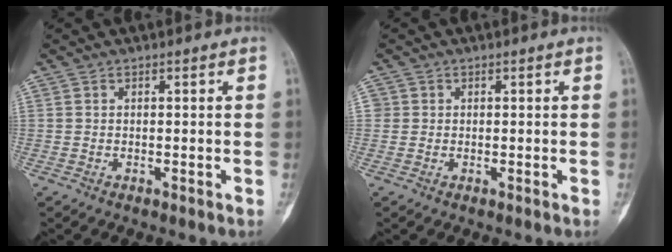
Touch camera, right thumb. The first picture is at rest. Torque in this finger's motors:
{"motor_torque": [0.17, 0.00, 0.32, 0.11, 0.02]}